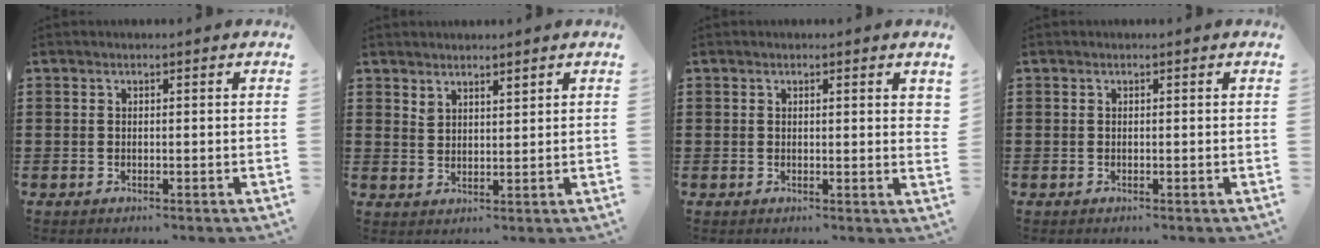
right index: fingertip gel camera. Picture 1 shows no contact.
{"total": 2.4, "force": [2.3, 0.6, 0.1], "torque": [-0.007, 0.002, 0.046]}
{"total": 1.0, "force": [0.5, 0.0, 0.8], "torque": [-0.017, 0.001, 0.009]}
{"total": 0.0}